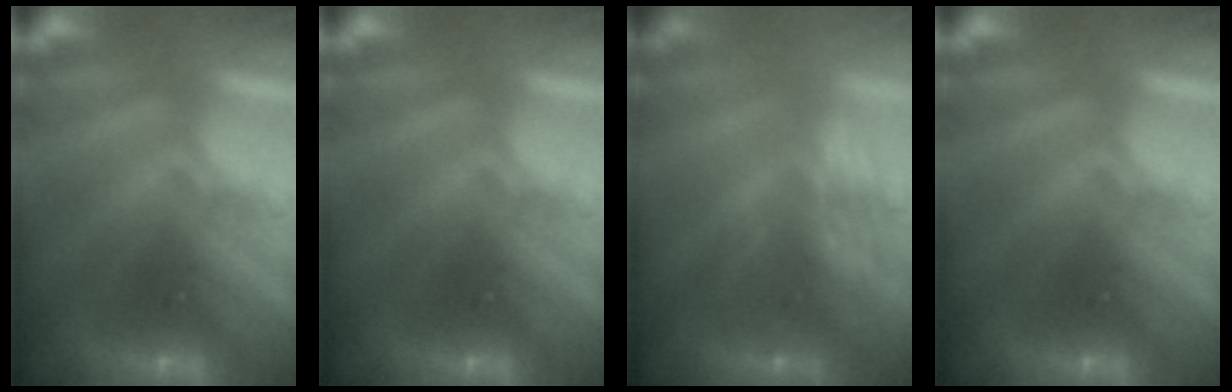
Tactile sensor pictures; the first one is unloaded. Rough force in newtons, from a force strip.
{"total": 0.0}
{"total": 3.2}
{"total": 0.0}